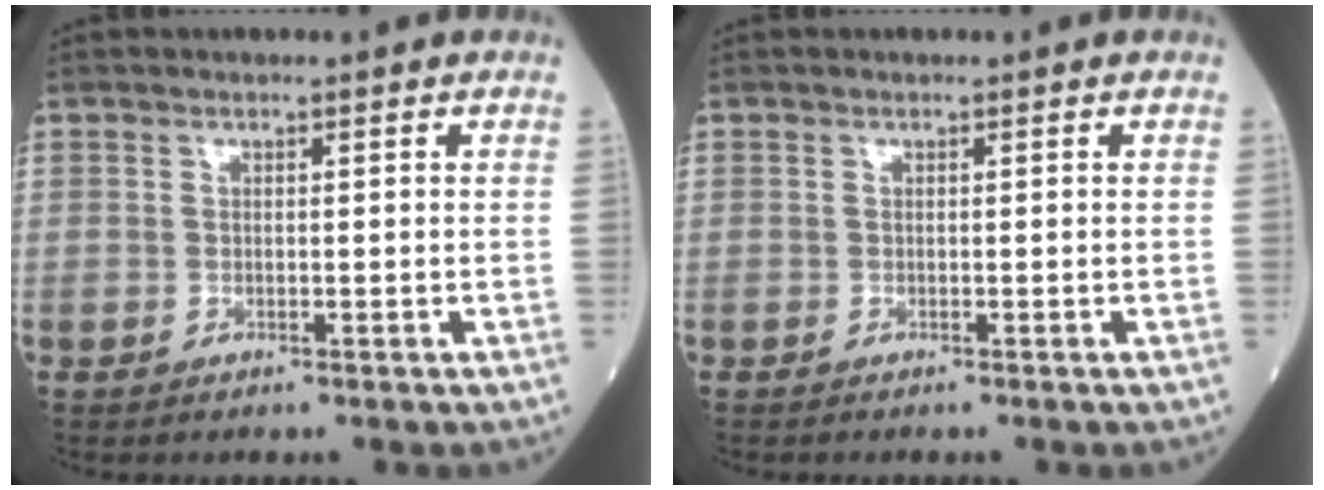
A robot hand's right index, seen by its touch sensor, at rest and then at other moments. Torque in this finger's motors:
{"motor_torque": [-0.03, -0.02, -0.01, -0.03]}